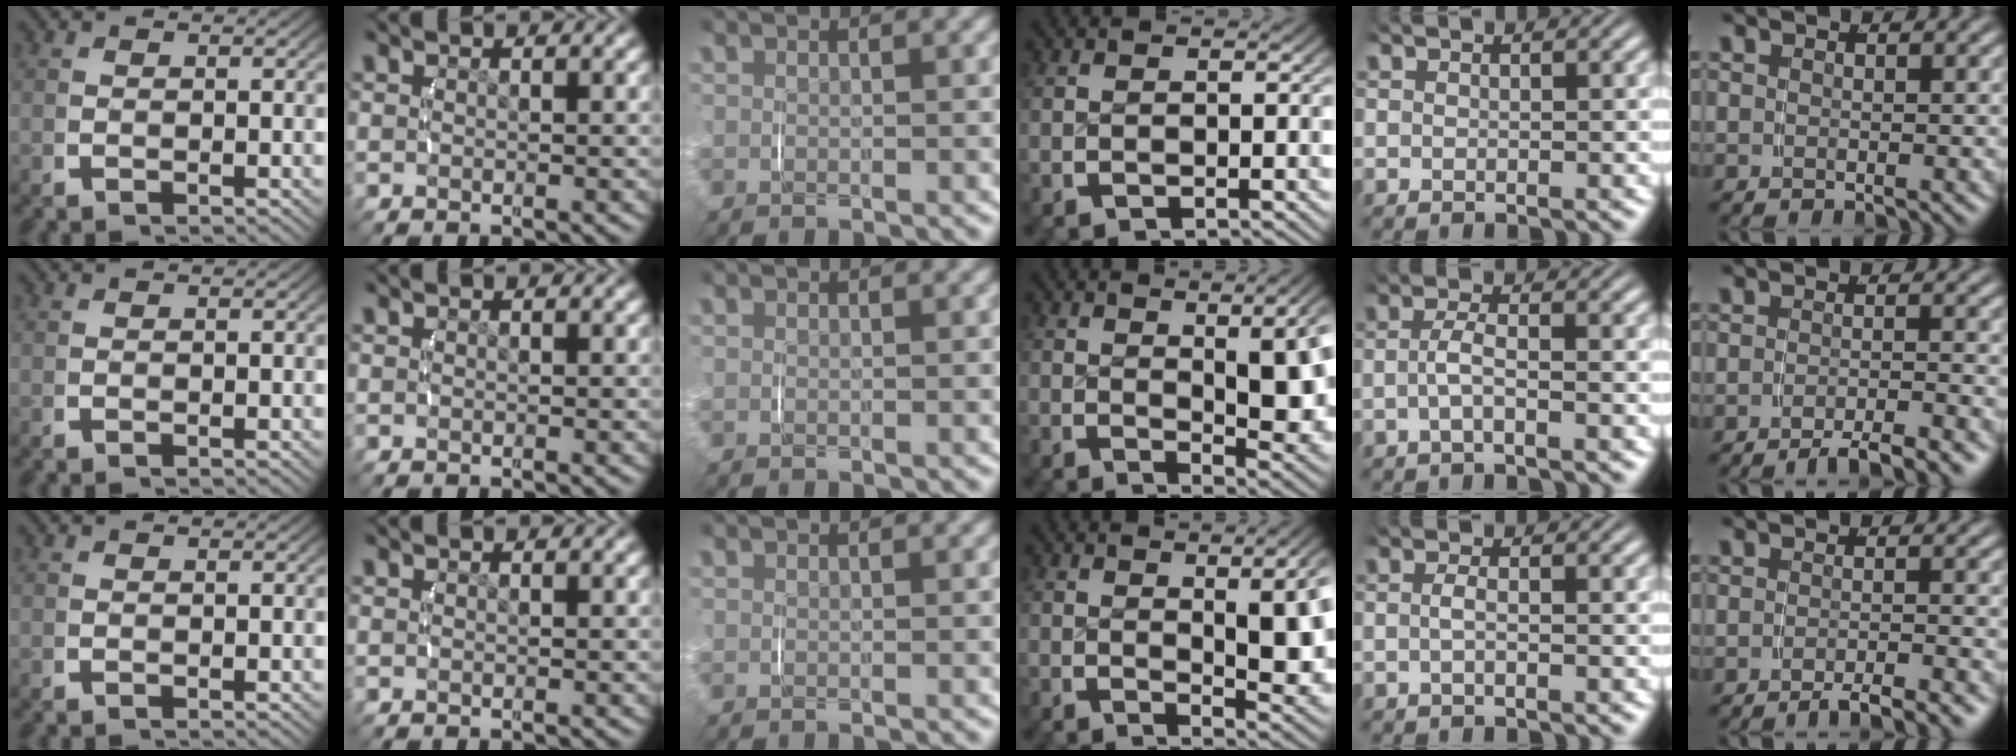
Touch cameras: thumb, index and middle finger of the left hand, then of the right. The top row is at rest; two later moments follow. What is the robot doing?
{"motion": "lift_and_place", "object": "glasses case"}